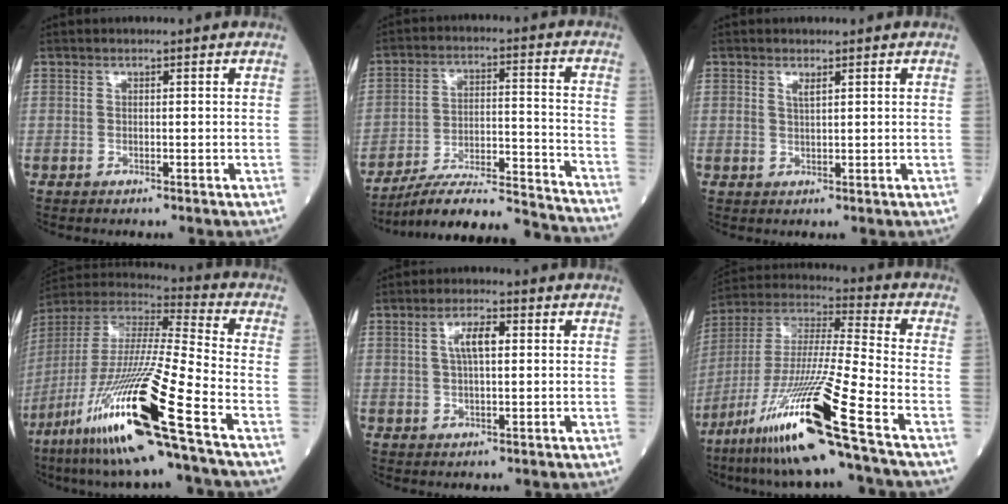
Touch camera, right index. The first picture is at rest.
{"total": 19.4, "force": [-18.4, -0.6, 6.3], "torque": [-0.089, 0.002, -0.278]}
{"total": 1.1, "force": [0.7, 0.3, 0.7], "torque": [-0.020, 0.002, 0.016]}
{"total": 24.7, "force": [-12.6, -0.2, 21.3], "torque": [-0.439, -0.057, -0.243]}
{"total": 4.5, "force": [1.2, 1.3, 4.1], "torque": [-0.079, 0.009, 0.021]}
{"total": 21.5, "force": [-11.9, -1.0, 17.8], "torque": [-0.378, -0.046, -0.227]}